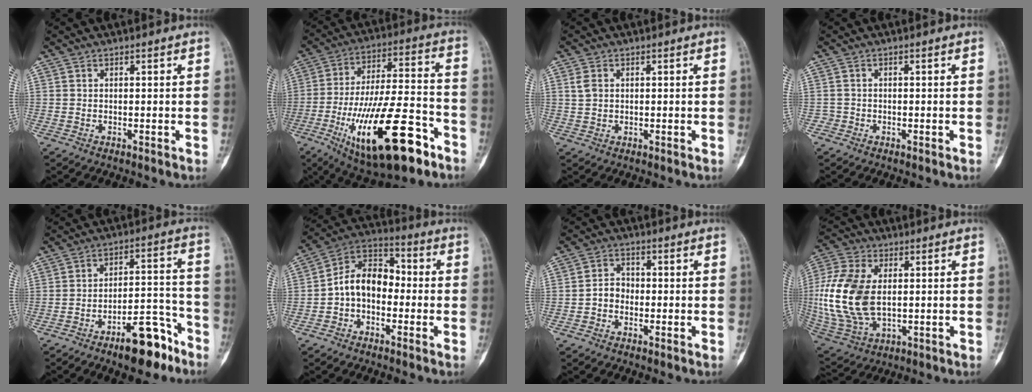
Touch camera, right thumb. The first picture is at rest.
{"total": 25.0, "force": [-11.5, 8.6, 20.4], "torque": [-0.363, 0.046, -0.177]}
{"total": 2.7, "force": [0.7, 2.0, 1.7], "torque": [-0.033, 0.002, 0.018]}
{"total": 1.3, "force": [-0.6, 1.1, -0.3], "torque": [0.012, 0.008, -0.018]}
{"total": 12.3, "force": [-8.1, 4.5, 8.0], "torque": [-0.102, 0.072, -0.127]}
{"total": 10.6, "force": [-1.7, 7.6, 7.3], "torque": [-0.101, 0.042, -0.047]}
{"total": 3.5, "force": [-1.0, 2.8, 1.8], "torque": [-0.019, 0.016, -0.026]}
{"total": 17.9, "force": [0.6, 10.9, 14.1], "torque": [-0.319, -0.004, 0.021]}